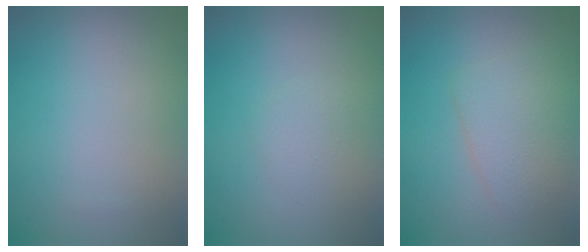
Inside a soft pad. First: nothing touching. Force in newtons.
{"total": 1.0, "press": 1.0, "slide": 0.1}
{"total": 3.2, "press": 3.2, "slide": 0.1}